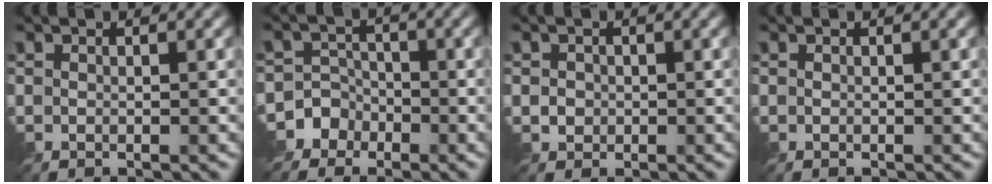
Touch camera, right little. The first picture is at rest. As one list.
[{"total": 6.1, "force": [-4.0, 4.6, 0.1], "torque": [0.016, -0.007, -0.085]}, {"total": 1.2, "force": [0.0, 1.2, 0.3], "torque": [0.002, -0.005, 0.001]}, {"total": 0.0}]